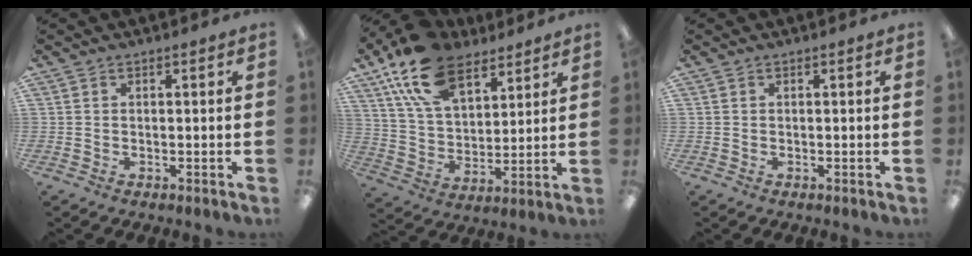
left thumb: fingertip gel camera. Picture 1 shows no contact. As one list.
[{"total": 17.9, "force": [11.9, 9.4, 9.5], "torque": [-0.191, -0.043, 0.221]}, {"total": 0.0}]